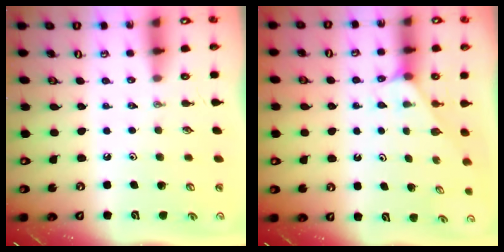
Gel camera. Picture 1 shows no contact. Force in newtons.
{"total": 2.1, "press": 2.1, "slide": 0.4}